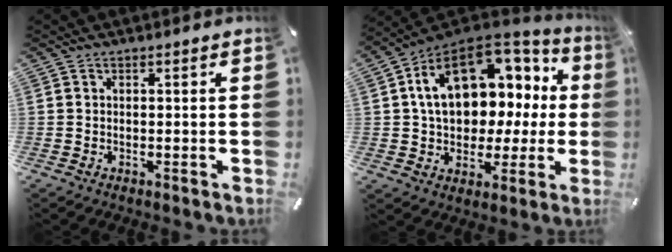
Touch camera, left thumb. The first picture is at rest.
{"total": 17.8, "force": [4.1, 12.9, 11.5], "torque": [-0.176, -0.015, 0.077]}